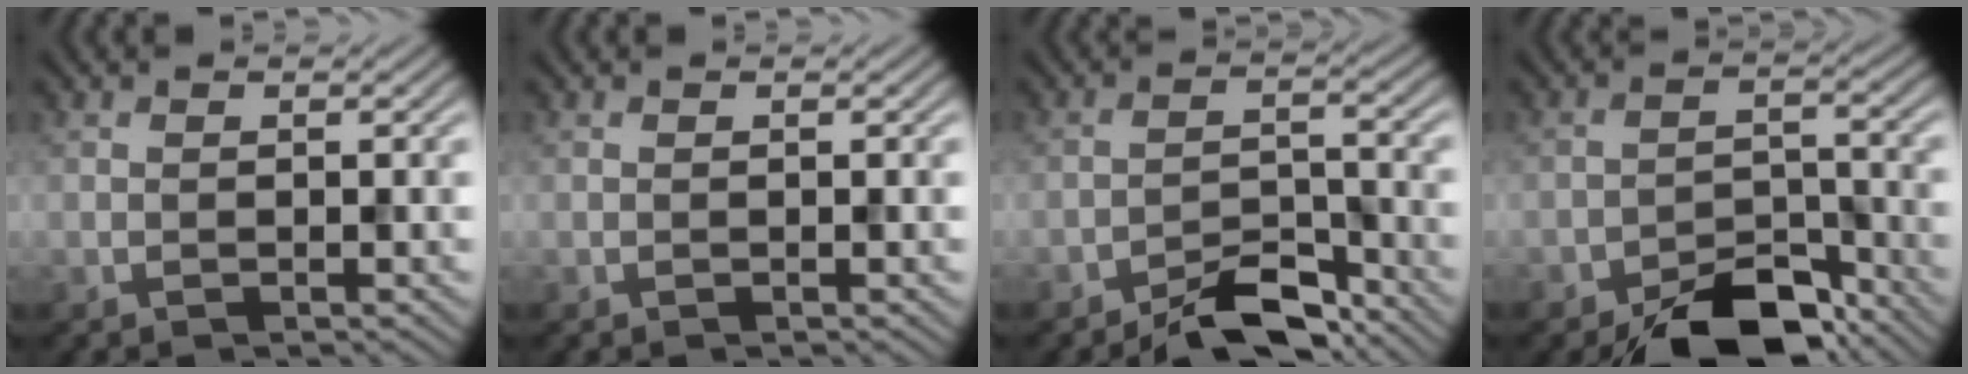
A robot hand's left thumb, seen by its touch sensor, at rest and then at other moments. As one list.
[{"total": 0.0}, {"total": 6.1, "force": [-5.0, 1.9, 3.0], "torque": [-0.042, 0.004, -0.091]}, {"total": 8.4, "force": [-6.4, 3.6, 4.1], "torque": [-0.053, -0.005, -0.112]}]